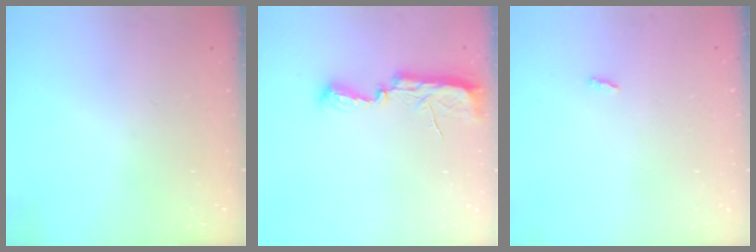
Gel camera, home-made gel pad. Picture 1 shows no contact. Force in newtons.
{"total": 10.5, "press": 9.1, "slide": 5.2}
{"total": 1.9, "press": 1.9, "slide": 0.2}